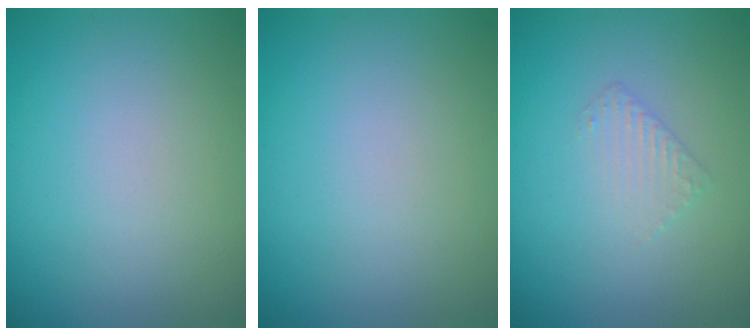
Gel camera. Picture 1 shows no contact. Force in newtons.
{"total": 0.0}
{"total": 1.3, "press": 1.3, "slide": 0.3}